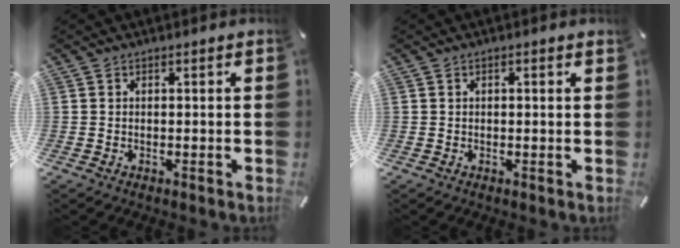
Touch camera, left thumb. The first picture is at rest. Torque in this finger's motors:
{"motor_torque": [0.11, -0.40, -0.10, 0.27, -0.01]}